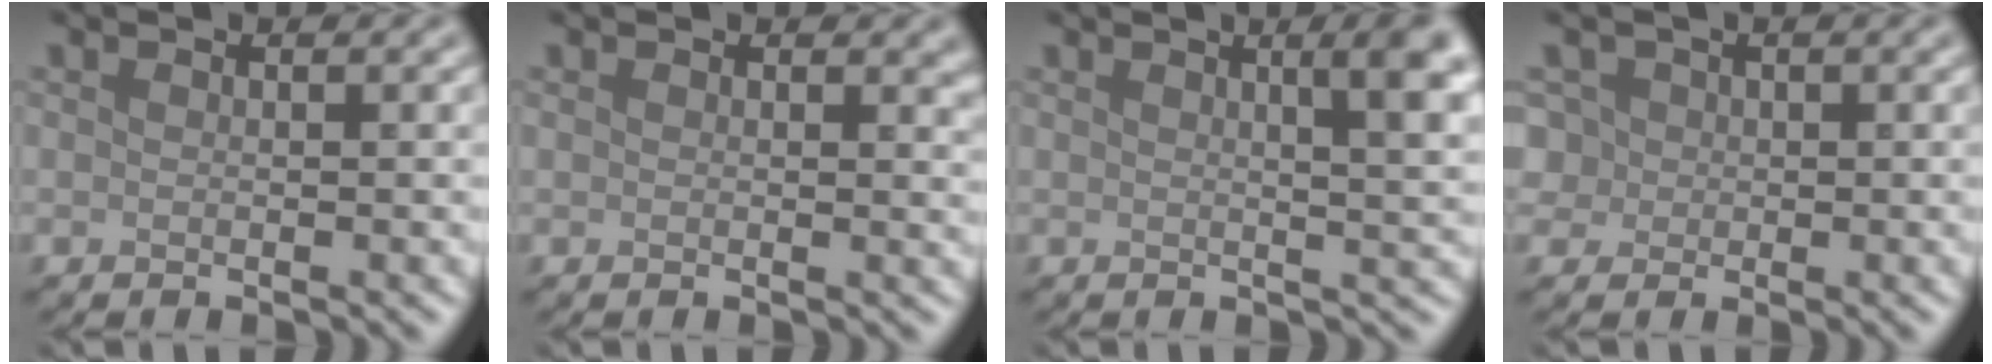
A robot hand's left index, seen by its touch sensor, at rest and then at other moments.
{"total": 1.6, "force": [1.1, 0.7, 0.8], "torque": [-0.010, -0.003, 0.020]}
{"total": 6.0, "force": [2.2, 1.8, 5.3], "torque": [-0.034, 0.019, 0.021]}
{"total": 2.2, "force": [0.7, 2.1, 0.5], "torque": [-0.027, 0.003, 0.019]}